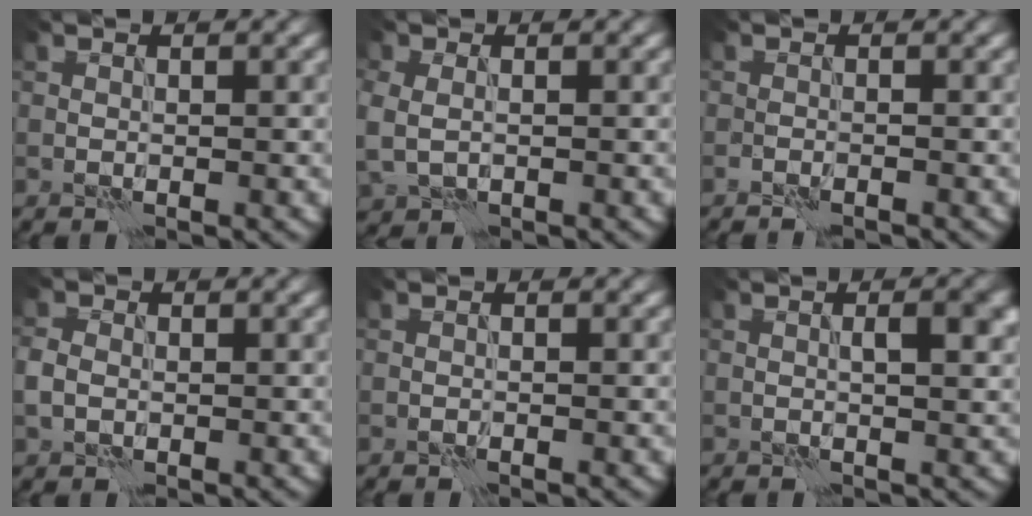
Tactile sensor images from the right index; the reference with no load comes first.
{"total": 3.7, "force": [-0.4, 2.9, 2.3], "torque": [-0.057, -0.007, 0.011]}
{"total": 1.0, "force": [-1.0, -0.1, 0.3], "torque": [-0.012, 0.000, -0.015]}
{"total": 1.8, "force": [0.2, 1.5, 1.0], "torque": [-0.025, 0.003, 0.000]}
{"total": 0.0}
{"total": 2.8, "force": [0.4, 0.7, 2.7], "torque": [-0.040, 0.002, 0.007]}